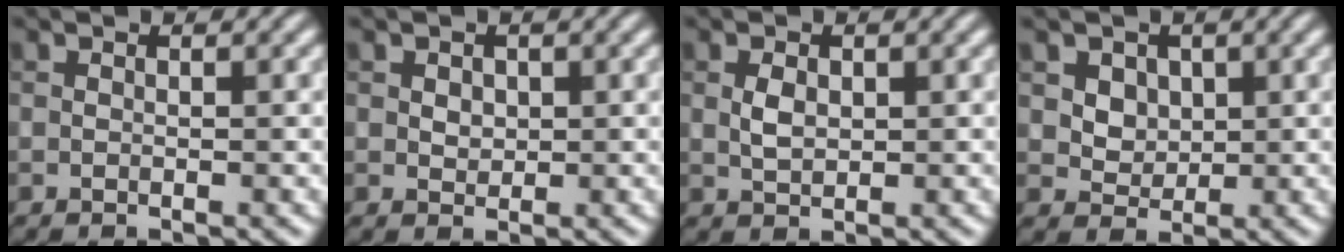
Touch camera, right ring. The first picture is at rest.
{"total": 1.1, "force": [0.4, 0.9, 0.5], "torque": [-0.010, -0.001, 0.008]}
{"total": 1.6, "force": [0.4, 1.1, 1.2], "torque": [-0.025, 0.000, 0.009]}
{"total": 3.4, "force": [1.4, 2.6, 1.6], "torque": [-0.041, -0.002, 0.038]}